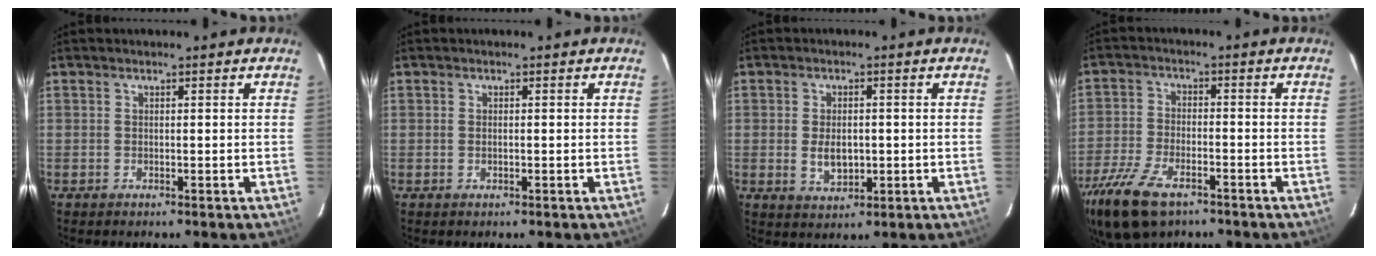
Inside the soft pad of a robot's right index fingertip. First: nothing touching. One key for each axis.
{"total": 0.0}
{"total": 4.8, "fx": -0.5, "fy": 3.2, "fz": 3.6, "tx": -0.068, "ty": -0.006, "tz": -0.002}
{"total": 14.8, "fx": -9.7, "fy": 6.9, "fz": 8.8, "tx": -0.219, "ty": -0.034, "tz": -0.183}